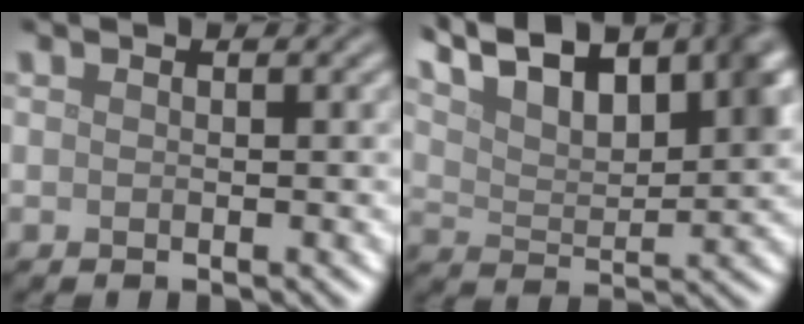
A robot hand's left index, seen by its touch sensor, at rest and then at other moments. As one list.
[{"total": 10.5, "force": [6.4, 3.8, 7.3], "torque": [-0.108, 0.025, 0.099]}]